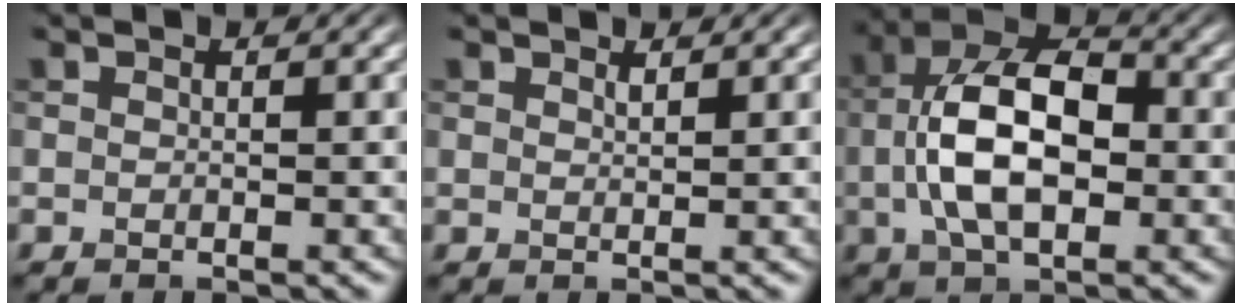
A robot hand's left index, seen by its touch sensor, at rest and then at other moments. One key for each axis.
{"total": 1.2, "fx": 0.9, "fy": 0.7, "fz": 0.4, "tx": -0.010, "ty": -0.002, "tz": 0.019}
{"total": 9.1, "fx": -0.7, "fy": 4.8, "fz": 7.7, "tx": -0.146, "ty": 0.017, "tz": -0.023}